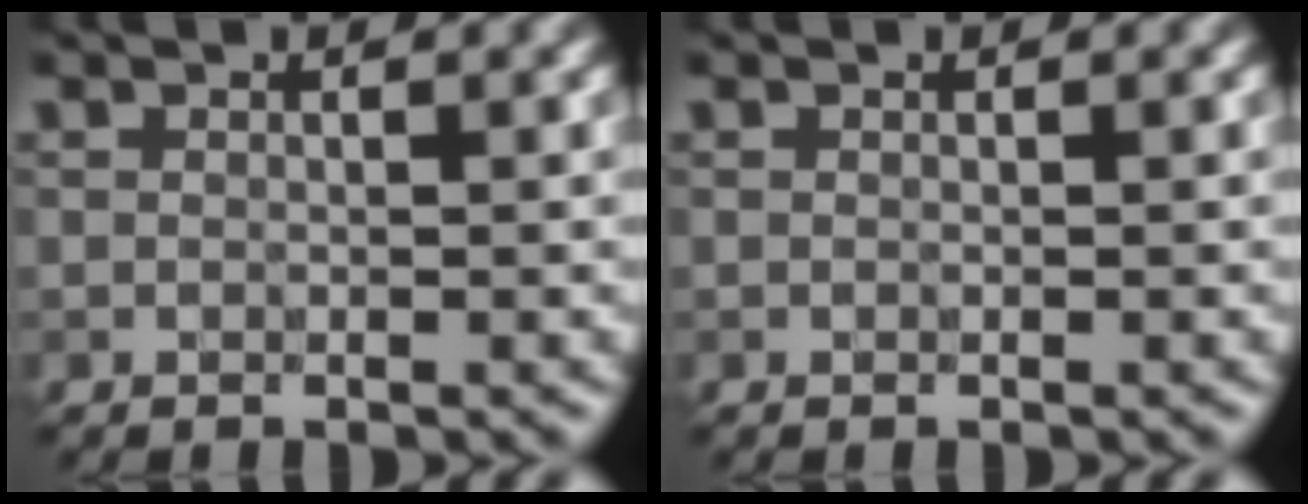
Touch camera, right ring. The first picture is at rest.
{"total": 0.0}